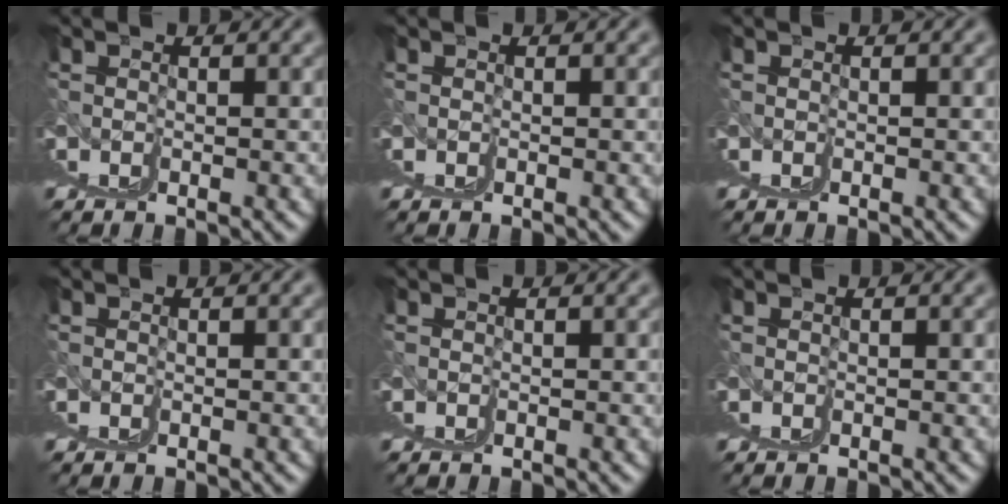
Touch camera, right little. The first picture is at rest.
{"total": 0.0}
{"total": 0.0}
{"total": 0.0}
{"total": 0.0}
{"total": 0.0}